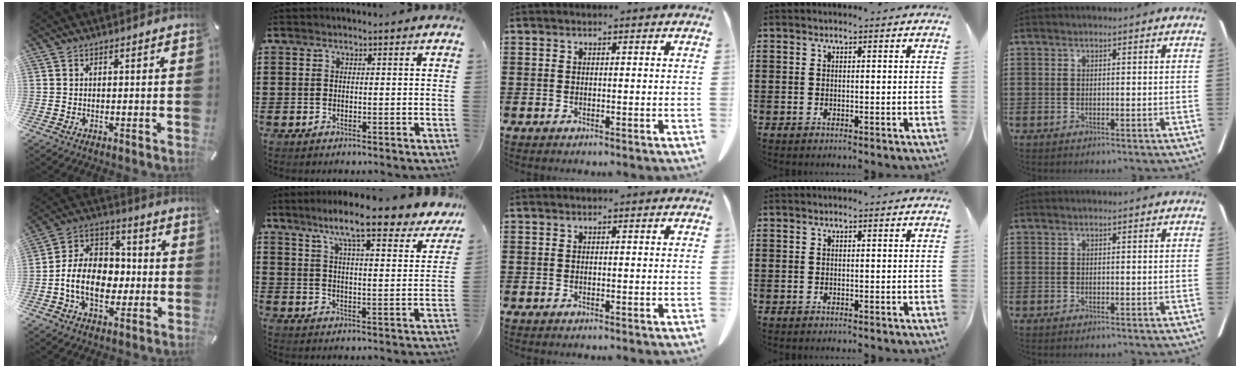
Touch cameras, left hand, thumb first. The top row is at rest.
{"thumb": {"total": 13.1, "force": [-2.8, 10.1, 7.8], "torque": [-0.177, 0.017, -0.049]}, "index": {"total": 10.0, "force": [8.1, 0.3, 5.8], "torque": [-0.122, -0.039, 0.133]}}